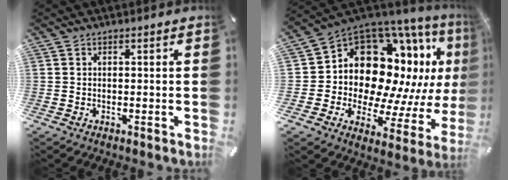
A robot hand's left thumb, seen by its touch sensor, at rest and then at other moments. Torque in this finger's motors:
{"motor_torque": [1.61, 1.58, 1.49, -0.95, 0.18]}